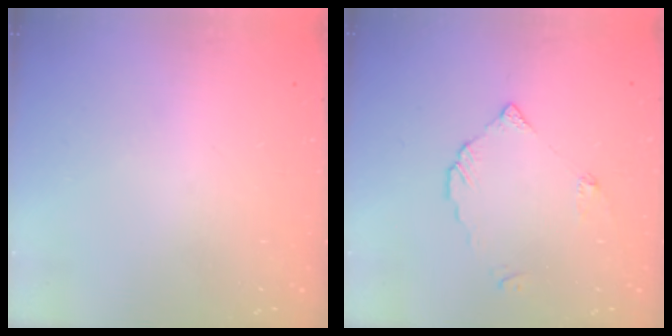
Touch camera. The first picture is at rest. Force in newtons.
{"total": 3.7, "press": 3.7, "slide": 0.2}